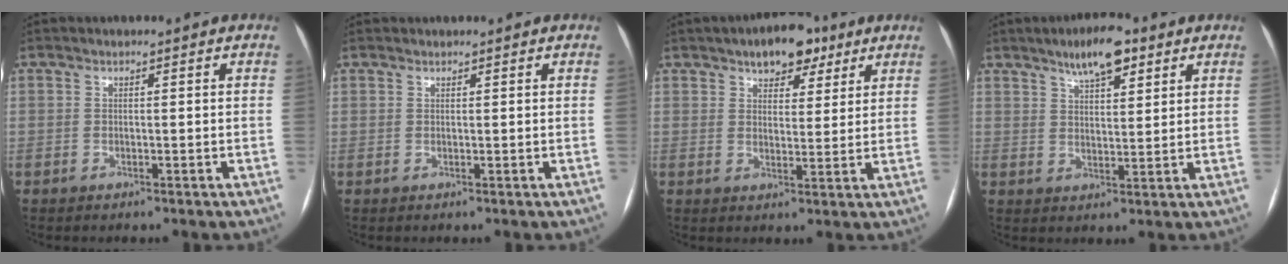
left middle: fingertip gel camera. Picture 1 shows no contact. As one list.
[{"total": 1.6, "force": [-0.2, -1.1, -1.2], "torque": [0.025, -0.006, -0.002]}, {"total": 7.2, "force": [4.8, 3.7, 4.0], "torque": [-0.048, 0.016, 0.068]}, {"total": 7.3, "force": [4.8, 2.2, 5.0], "torque": [-0.085, 0.009, 0.077]}]